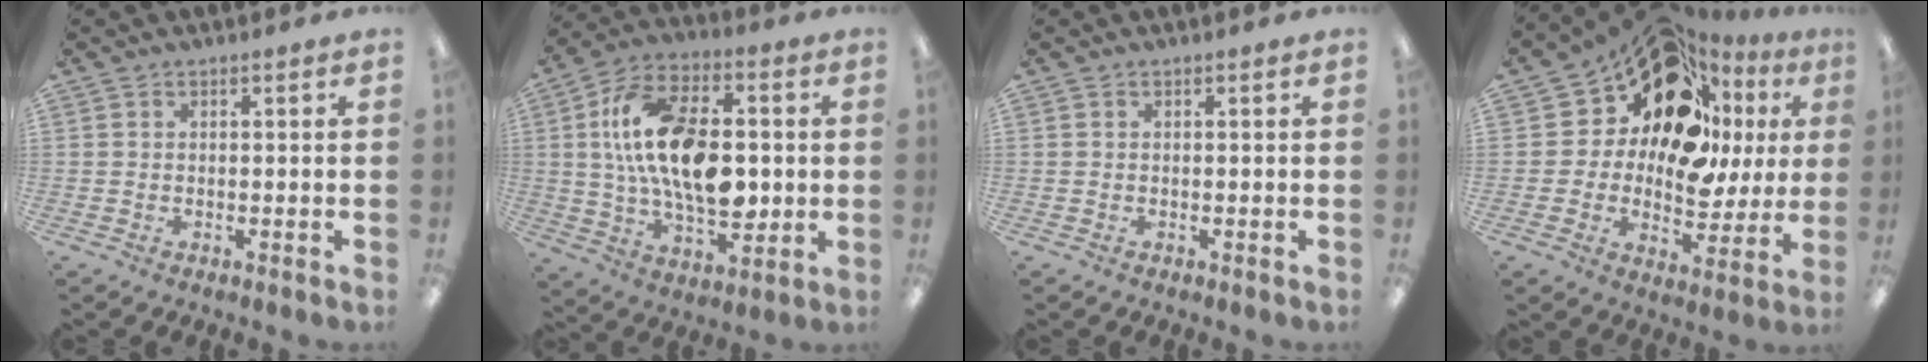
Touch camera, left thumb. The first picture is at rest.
{"total": 20.1, "force": [1.6, 11.9, 16.1], "torque": [-0.300, 0.009, 0.029]}
{"total": 0.0}
{"total": 19.4, "force": [10.2, 12.6, 10.7], "torque": [-0.171, -0.081, 0.178]}